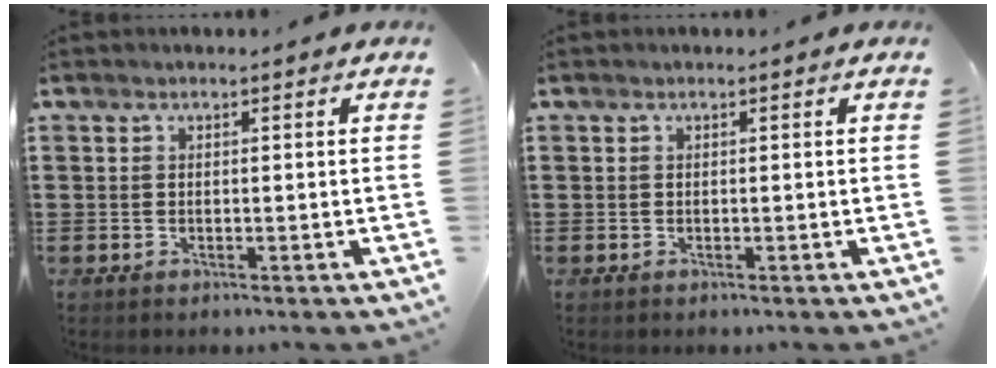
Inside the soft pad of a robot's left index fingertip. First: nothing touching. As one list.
[{"total": 0.0}]